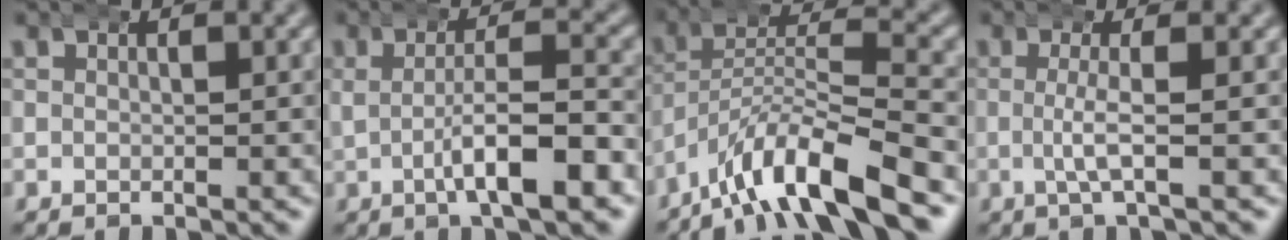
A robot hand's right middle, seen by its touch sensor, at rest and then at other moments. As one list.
[{"total": 5.0, "force": [-1.8, 1.5, 4.5], "torque": [-0.070, 0.001, -0.030]}, {"total": 7.7, "force": [-5.0, 2.6, 5.2], "torque": [-0.089, -0.012, -0.082]}, {"total": 2.2, "force": [-0.3, -0.3, 2.2], "torque": [-0.044, 0.000, -0.006]}]